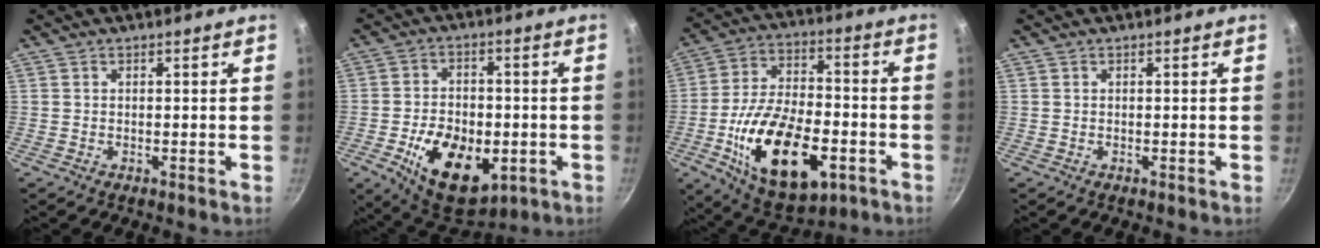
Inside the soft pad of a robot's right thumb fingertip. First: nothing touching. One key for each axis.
{"total": 16.6, "fx": -5.1, "fy": 10.2, "fz": 12.1, "tx": -0.169, "ty": 0.011, "tz": -0.069}
{"total": 22.8, "fx": -7.5, "fy": 11.9, "fz": 18.0, "tx": -0.300, "ty": 0.024, "tz": -0.117}
{"total": 0.0}